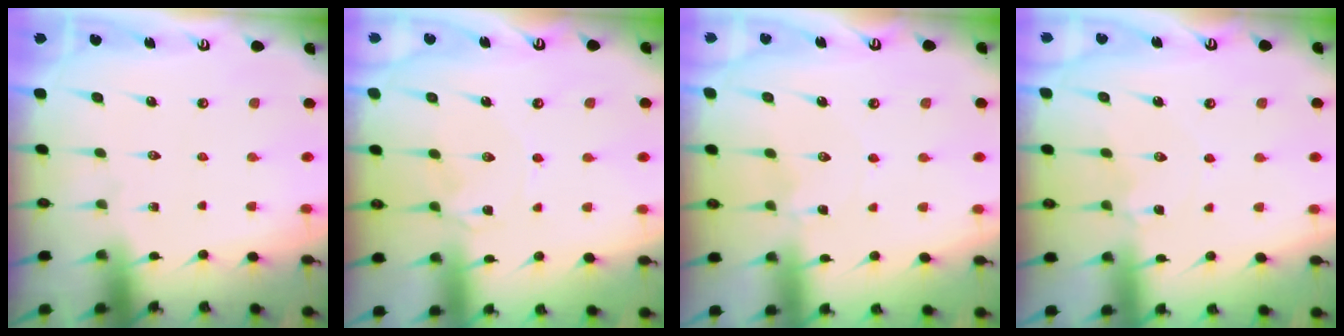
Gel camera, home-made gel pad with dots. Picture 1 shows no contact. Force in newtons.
{"total": 1.9, "press": 1.8, "slide": 0.4}
{"total": 1.0, "press": 1.0, "slide": 0.1}
{"total": 1.2, "press": 1.2, "slide": 0.3}